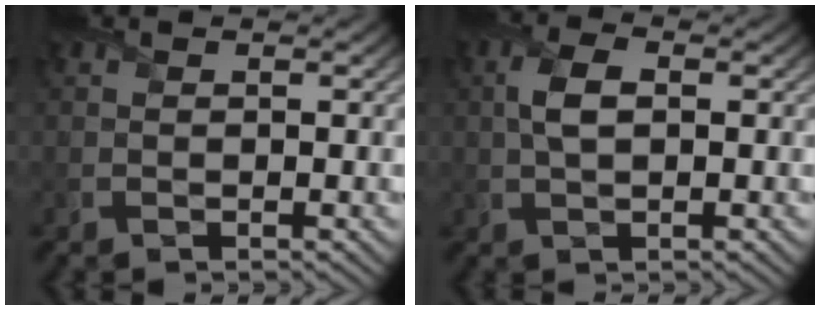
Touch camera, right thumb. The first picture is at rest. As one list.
[{"total": 3.6, "force": [0.4, 1.9, 3.1], "torque": [-0.075, 0.006, 0.006]}]